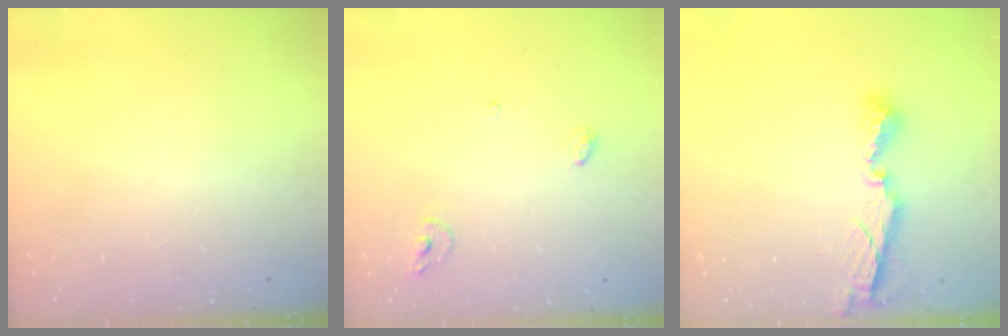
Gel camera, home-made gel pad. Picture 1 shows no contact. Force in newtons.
{"total": 5.0, "press": 5.0, "slide": 0.4}
{"total": 7.8, "press": 7.8, "slide": 0.5}